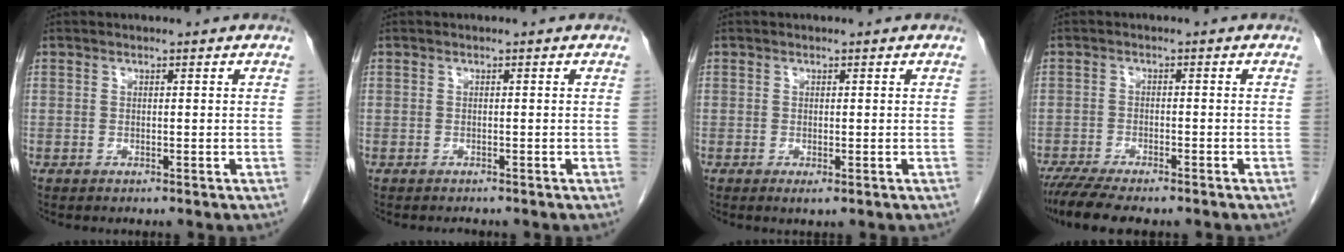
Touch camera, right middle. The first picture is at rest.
{"total": 0.8, "force": [-0.8, 0.2, 0.1], "torque": [-0.005, -0.001, -0.012]}
{"total": 0.9, "force": [-0.3, 0.2, 0.8], "torque": [-0.011, -0.003, -0.003]}
{"total": 8.8, "force": [-7.3, 1.8, 4.6], "torque": [-0.071, -0.013, -0.113]}